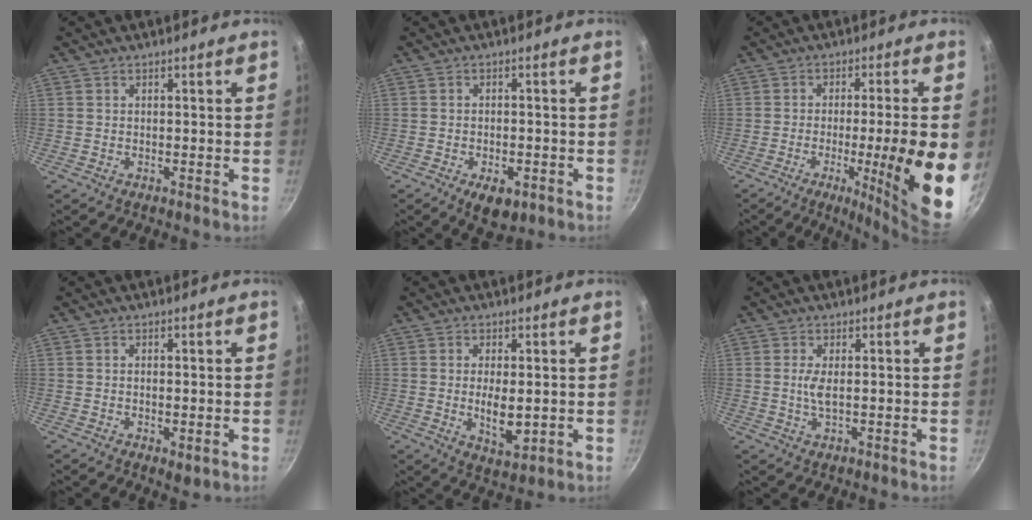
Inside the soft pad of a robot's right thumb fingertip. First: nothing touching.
{"total": 6.0, "force": [-2.7, 3.2, 4.3], "torque": [-0.054, 0.010, -0.031]}
{"total": 17.4, "force": [-3.8, 2.0, 16.9], "torque": [-0.231, 0.006, -0.047]}
{"total": 2.4, "force": [-0.5, 1.0, 2.1], "torque": [-0.034, -0.008, -0.006]}
{"total": 6.4, "force": [-0.2, 2.7, 5.8], "torque": [-0.102, -0.013, 0.004]}
{"total": 2.7, "force": [0.2, 0.7, 2.6], "torque": [-0.060, -0.003, 0.005]}